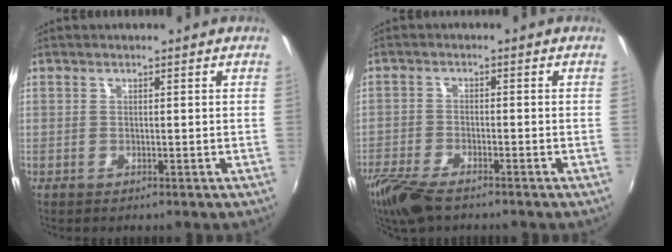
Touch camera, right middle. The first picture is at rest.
{"total": 8.4, "force": [-6.4, 2.6, 4.7], "torque": [-0.125, -0.027, -0.125]}